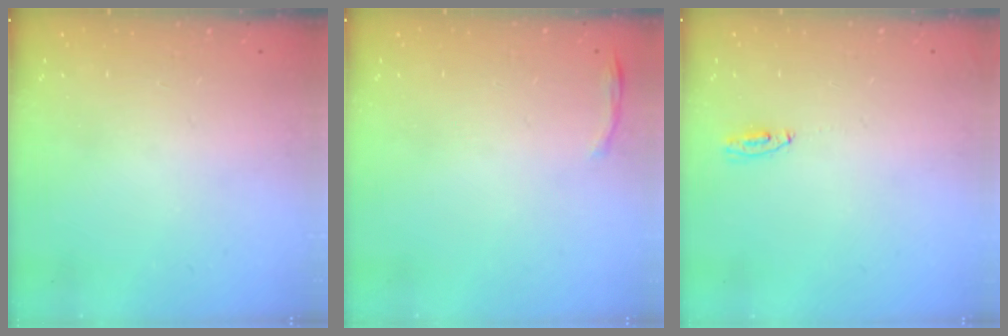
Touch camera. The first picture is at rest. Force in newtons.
{"total": 4.1, "press": 3.9, "slide": 1.1}
{"total": 3.3, "press": 3.0, "slide": 1.5}